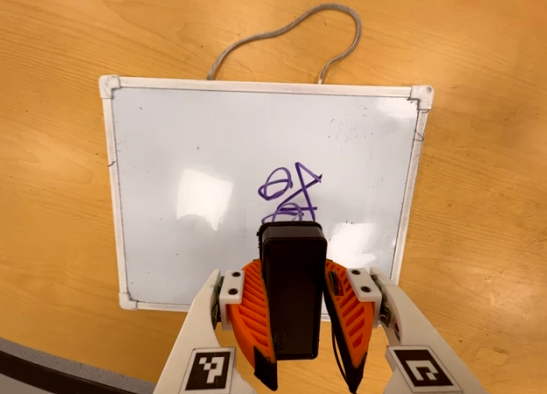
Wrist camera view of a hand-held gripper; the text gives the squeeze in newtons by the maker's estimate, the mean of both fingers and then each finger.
{"total": 6.6, "left": 5.6, "right": 7.6}